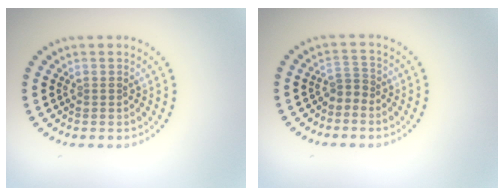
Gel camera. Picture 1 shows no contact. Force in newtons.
{"total": 1.5, "press": 1.0, "slide": 1.2}